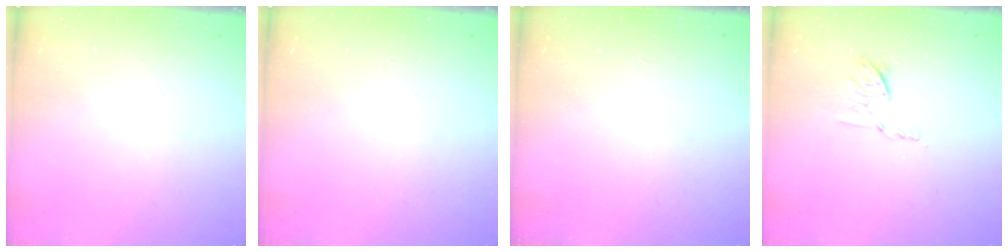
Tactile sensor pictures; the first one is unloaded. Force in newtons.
{"total": 0.0}
{"total": 1.5, "press": 1.5, "slide": 0.1}
{"total": 5.7, "press": 5.6, "slide": 1.2}